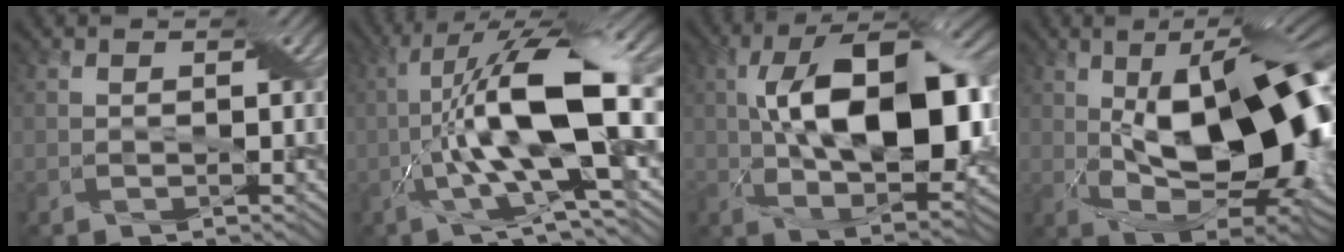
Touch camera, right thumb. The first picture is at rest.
{"total": 16.0, "force": [-1.4, 4.4, 15.3], "torque": [-0.269, 0.028, -0.034]}
{"total": 16.2, "force": [1.1, 7.8, 14.1], "torque": [-0.233, 0.010, 0.015]}
{"total": 19.5, "force": [1.0, 8.9, 17.3], "torque": [-0.255, 0.011, 0.003]}